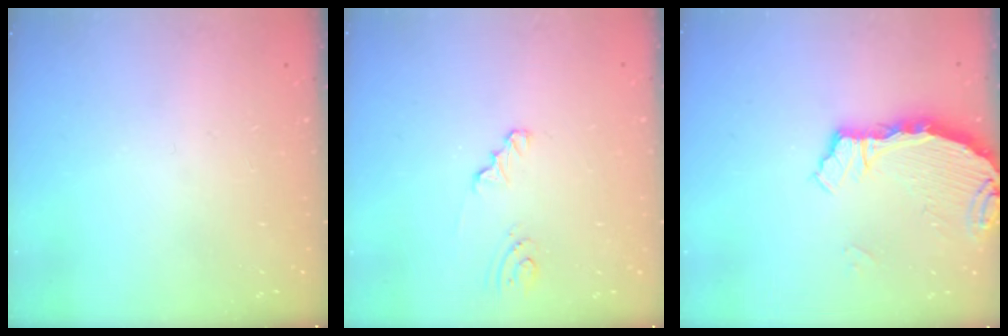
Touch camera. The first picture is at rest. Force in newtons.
{"total": 2.4, "press": 2.4, "slide": 0.3}
{"total": 3.8, "press": 3.8, "slide": 0.4}